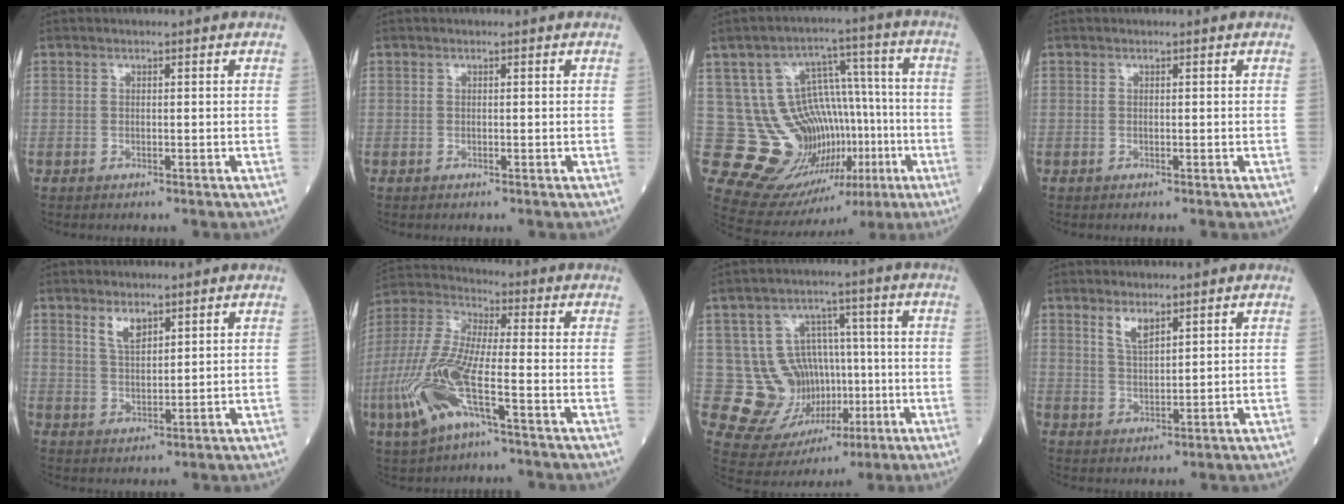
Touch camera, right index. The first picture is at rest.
{"total": 0.0}
{"total": 17.4, "force": [-4.0, 11.9, 12.1], "torque": [-0.186, 0.042, -0.037]}
{"total": 0.0}
{"total": 3.6, "force": [2.4, 1.3, 2.3], "torque": [-0.045, -0.002, 0.052]}
{"total": 14.4, "force": [-5.1, 3.2, 13.0], "torque": [-0.302, -0.007, -0.098]}
{"total": 11.7, "force": [-0.8, 10.5, 5.2], "torque": [-0.087, 0.041, 0.013]}
{"total": 3.3, "force": [2.3, 0.9, 2.2], "torque": [-0.045, -0.004, 0.049]}